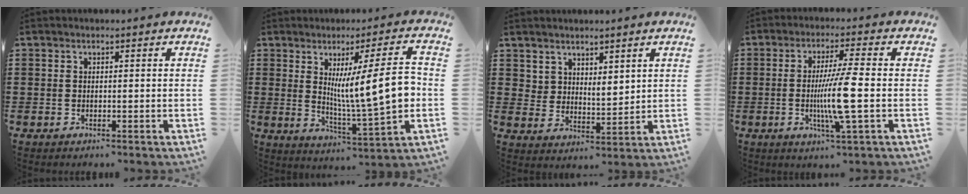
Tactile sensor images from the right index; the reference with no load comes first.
{"total": 12.2, "force": [1.2, 2.0, 12.0], "torque": [-0.190, -0.006, 0.017]}
{"total": 4.3, "force": [4.0, 1.5, 0.0], "torque": [-0.015, -0.010, 0.079]}
{"total": 9.1, "force": [-1.0, 0.3, 9.1], "torque": [-0.176, -0.016, -0.026]}